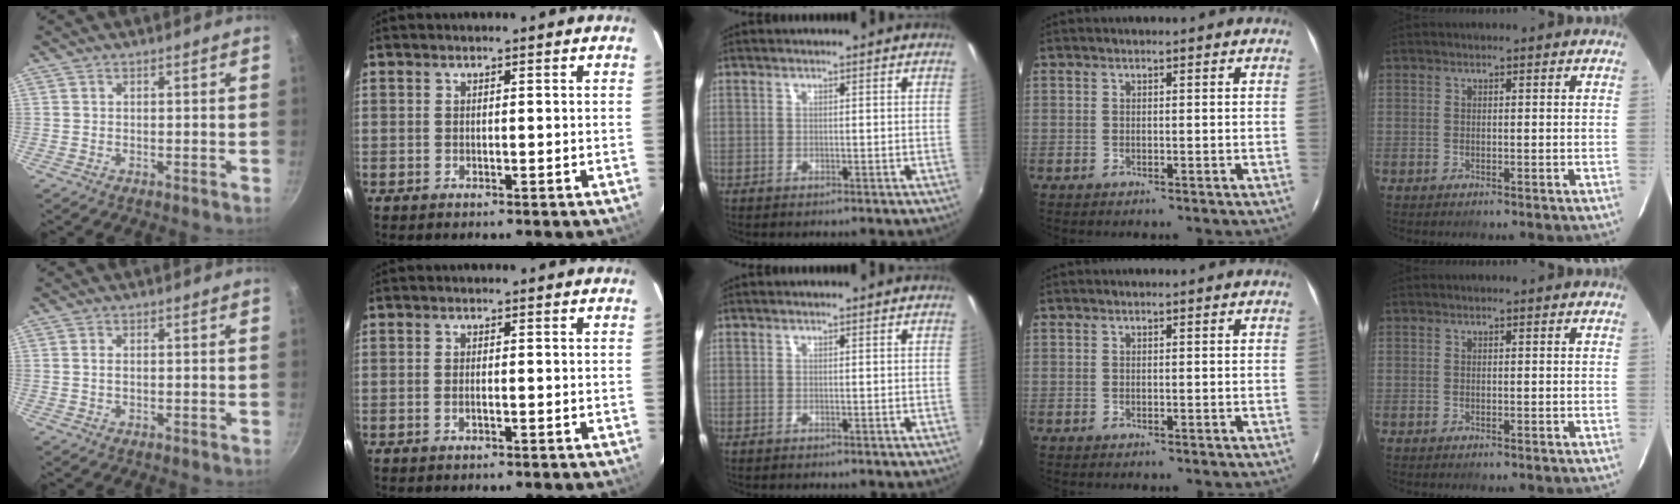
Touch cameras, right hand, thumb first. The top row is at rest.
{"thumb": {"total": 1.2, "force": [0.1, 0.7, 1.0], "torque": [-0.019, 0.002, 0.000]}, "index": {"total": 1.1, "force": [-0.4, 0.3, 1.0], "torque": [-0.020, 0.000, -0.007]}}